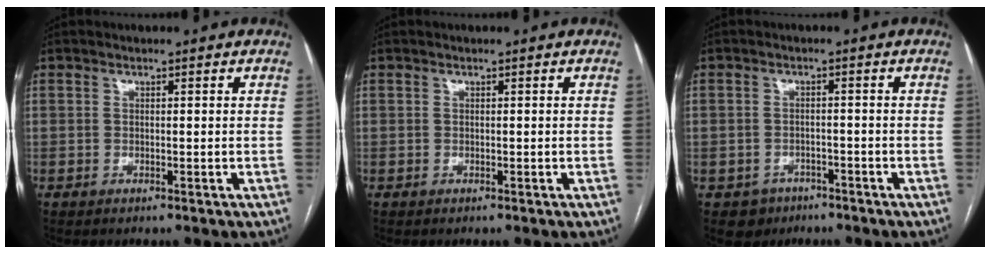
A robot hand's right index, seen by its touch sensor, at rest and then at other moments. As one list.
[{"total": 0.0}, {"total": 3.5, "force": [-1.9, 3.0, 0.0], "torque": [0.007, 0.012, -0.025]}]